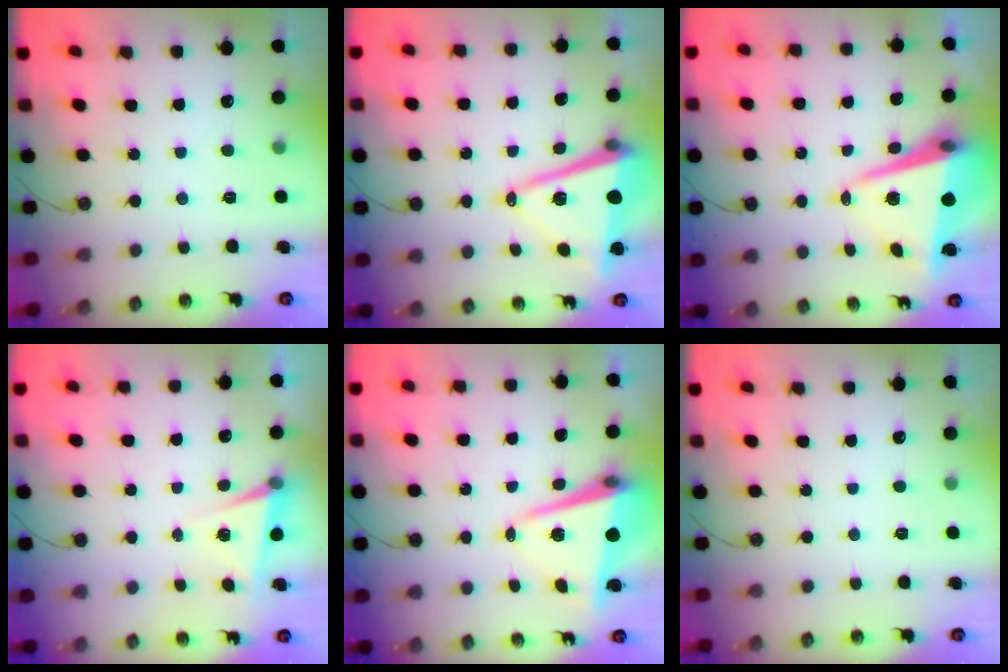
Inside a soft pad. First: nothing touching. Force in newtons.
{"total": 12.7, "press": 12.4, "slide": 2.3}
{"total": 10.4, "press": 10.3, "slide": 1.3}
{"total": 4.4, "press": 3.4, "slide": 2.9}
{"total": 8.6, "press": 8.2, "slide": 2.7}
{"total": 0.0}